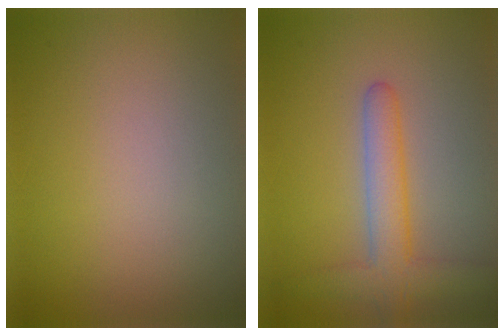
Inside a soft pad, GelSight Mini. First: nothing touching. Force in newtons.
{"total": 4.2, "press": 4.2, "slide": 0.3}